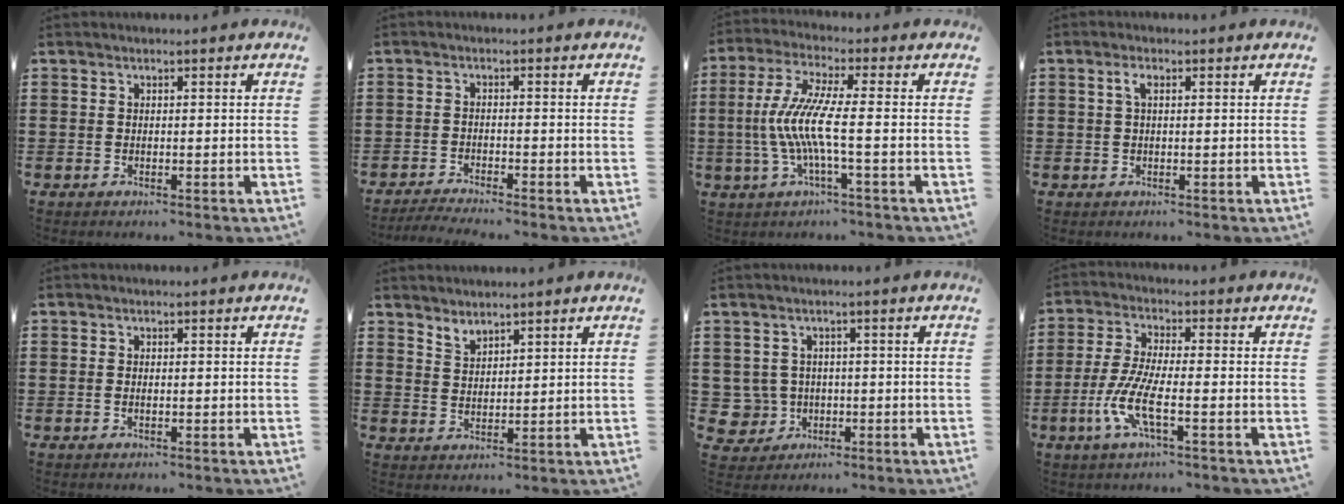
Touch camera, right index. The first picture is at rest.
{"total": 2.1, "force": [-2.1, -0.2, 0.3], "torque": [-0.006, 0.001, -0.043]}
{"total": 8.9, "force": [-1.7, 0.8, 8.7], "torque": [-0.201, -0.021, -0.045]}
{"total": 1.8, "force": [0.5, 0.7, 1.6], "torque": [-0.035, 0.006, 0.007]}
{"total": 0.5, "force": [-0.1, 0.2, 0.5], "torque": [-0.012, -0.003, -0.001]}
{"total": 2.4, "force": [2.3, 0.7, 0.0], "torque": [-0.007, -0.001, 0.044]}
{"total": 3.7, "force": [-0.3, 3.7, 0.5], "torque": [-0.043, 0.004, -0.012]}
{"total": 7.5, "force": [-2.9, 1.5, 6.7], "torque": [-0.161, -0.018, -0.063]}